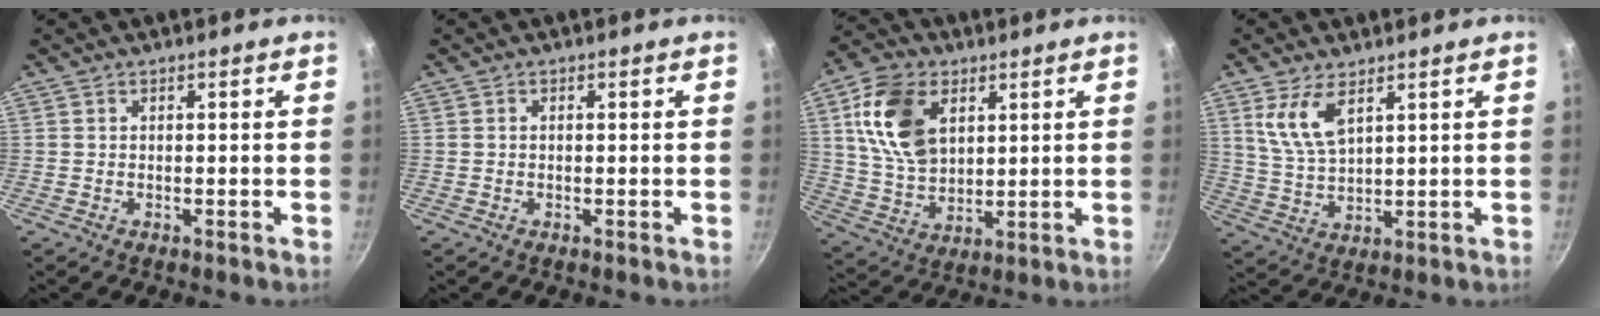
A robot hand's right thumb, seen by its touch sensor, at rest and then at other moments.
{"total": 0.0}
{"total": 15.0, "force": [5.0, 9.7, 10.2], "torque": [-0.171, -0.014, 0.100]}
{"total": 7.9, "force": [4.1, 3.4, 5.8], "torque": [-0.111, -0.028, 0.089]}